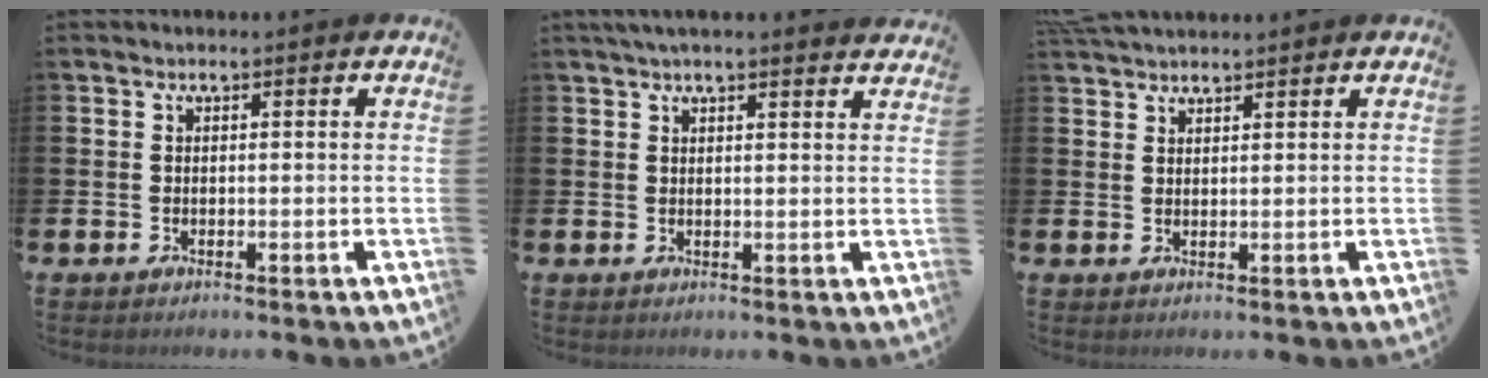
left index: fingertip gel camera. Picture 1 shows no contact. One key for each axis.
{"total": 2.9, "fx": 2.8, "fy": -0.1, "fz": 0.7, "tx": -0.013, "ty": -0.010, "tz": 0.049}
{"total": 2.6, "fx": 2.5, "fy": 0.5, "fz": 0.4, "tx": -0.004, "ty": -0.007, "tz": 0.045}